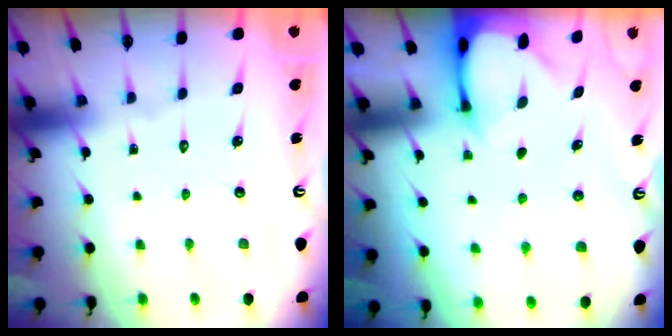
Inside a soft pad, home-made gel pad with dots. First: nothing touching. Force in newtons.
{"total": 2.6, "press": 2.6, "slide": 0.3}